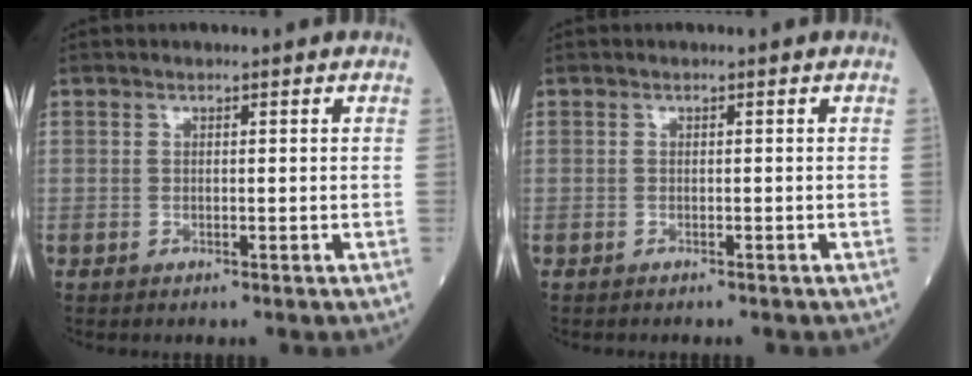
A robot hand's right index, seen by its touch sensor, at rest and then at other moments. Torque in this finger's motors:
{"motor_torque": [0.00, 0.00, -0.06, 0.01]}